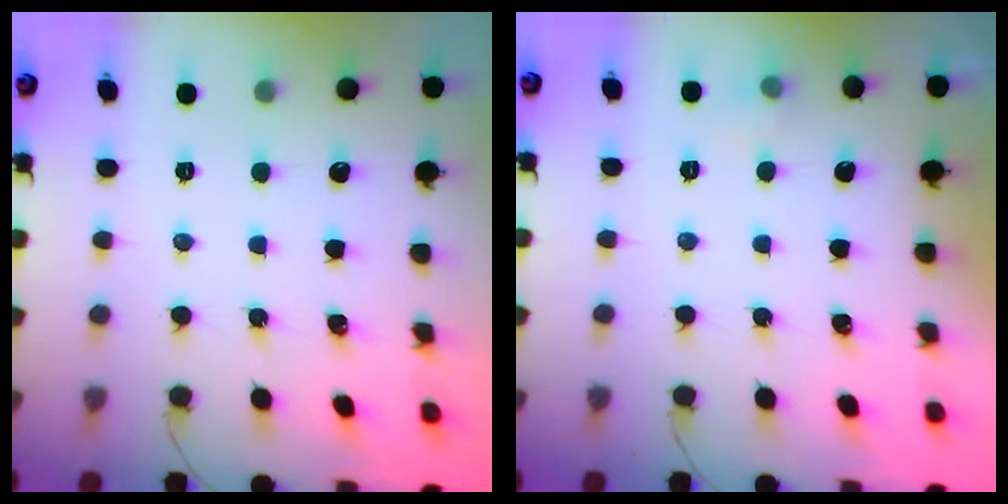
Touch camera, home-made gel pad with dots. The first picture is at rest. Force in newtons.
{"total": 3.7, "press": 3.4, "slide": 1.3}